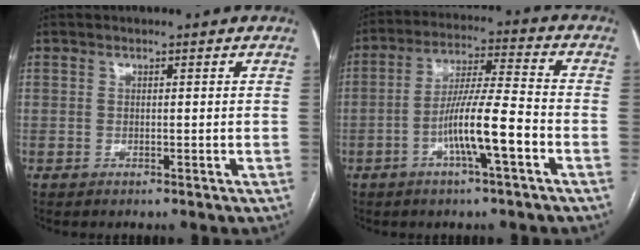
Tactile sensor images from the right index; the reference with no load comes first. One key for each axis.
{"total": 10.2, "fx": -3.9, "fy": 0.4, "fz": 9.4, "tx": -0.174, "ty": 0.008, "tz": -0.070}